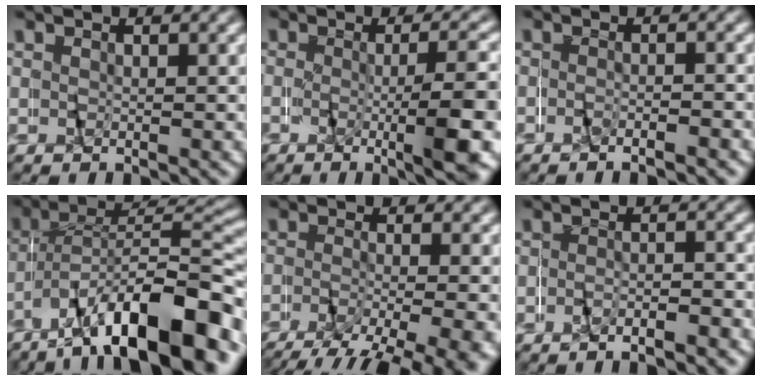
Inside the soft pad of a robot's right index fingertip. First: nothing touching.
{"total": 5.8, "force": [-2.0, 0.1, 5.4], "torque": [-0.050, 0.001, -0.031]}
{"total": 1.6, "force": [-1.5, -0.4, -0.1], "torque": [0.004, 0.011, -0.036]}
{"total": 12.5, "force": [-6.8, 5.1, 9.2], "torque": [-0.152, -0.008, -0.097]}
{"total": 6.4, "force": [-4.4, 1.9, 4.2], "torque": [-0.060, -0.020, -0.061]}
{"total": 2.6, "force": [-2.6, -0.1, 0.2], "torque": [0.006, 0.016, -0.057]}